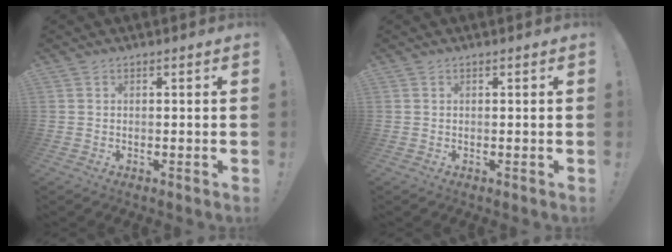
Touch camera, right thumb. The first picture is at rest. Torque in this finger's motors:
{"motor_torque": [0.02, 0.03, 0.04, -0.06, 0.02]}